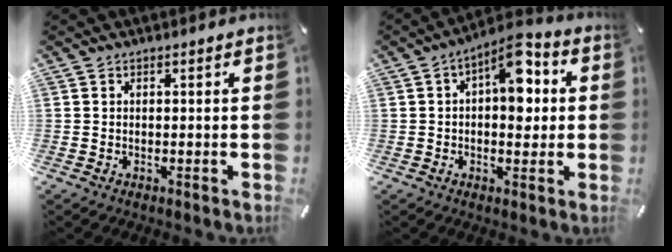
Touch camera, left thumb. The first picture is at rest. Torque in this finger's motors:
{"motor_torque": [0.34, 0.31, 0.74, 0.37, 0.04]}